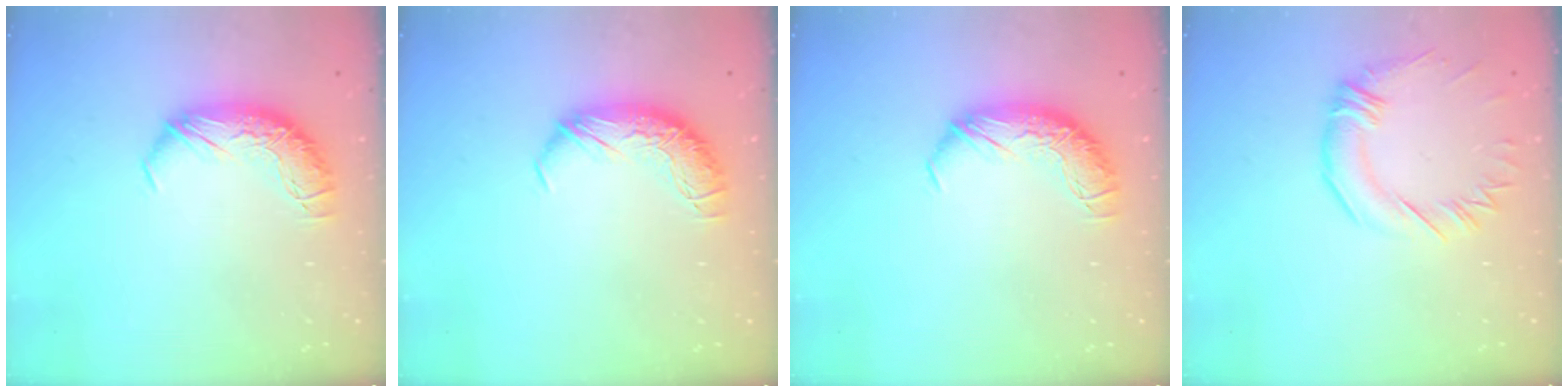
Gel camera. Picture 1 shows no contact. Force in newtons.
{"total": 0.0}
{"total": 0.0}
{"total": 0.9, "press": 0.0, "slide": 0.9}